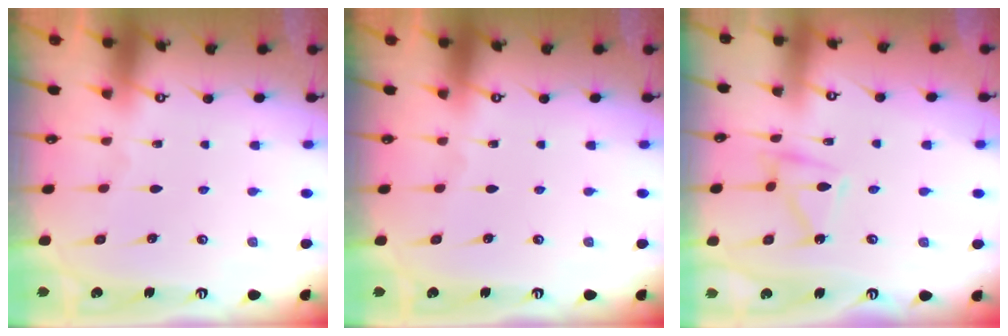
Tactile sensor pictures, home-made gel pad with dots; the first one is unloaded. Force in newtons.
{"total": 0.0}
{"total": 8.1, "press": 8.1, "slide": 0.3}